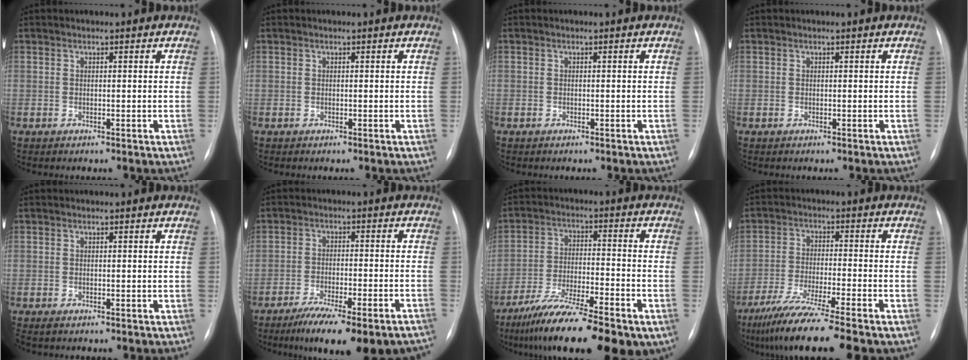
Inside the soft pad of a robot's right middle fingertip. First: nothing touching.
{"total": 0.0}
{"total": 0.0}
{"total": 0.0}
{"total": 0.8, "force": [-0.6, 0.3, 0.4], "torque": [-0.009, -0.002, -0.007]}
{"total": 15.8, "force": [-12.4, 1.9, 9.6], "torque": [-0.108, -0.016, -0.182]}
{"total": 16.6, "force": [-11.2, 3.0, 11.8], "torque": [-0.184, -0.026, -0.188]}
{"total": 11.9, "force": [-8.9, -0.7, 7.8], "torque": [-0.133, -0.038, -0.146]}